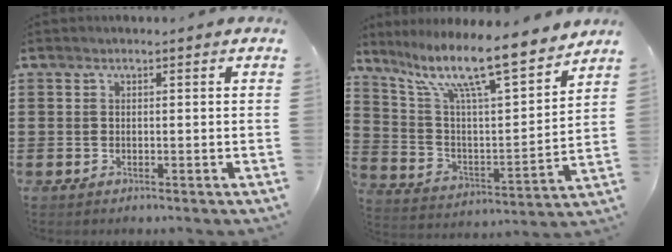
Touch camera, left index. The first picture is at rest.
{"total": 12.0, "force": [9.3, 1.5, 7.4], "torque": [-0.162, -0.062, 0.149]}